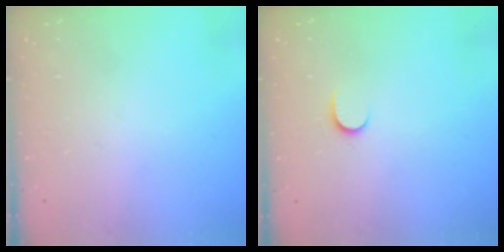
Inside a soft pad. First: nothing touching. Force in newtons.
{"total": 3.8, "press": 3.8, "slide": 0.4}